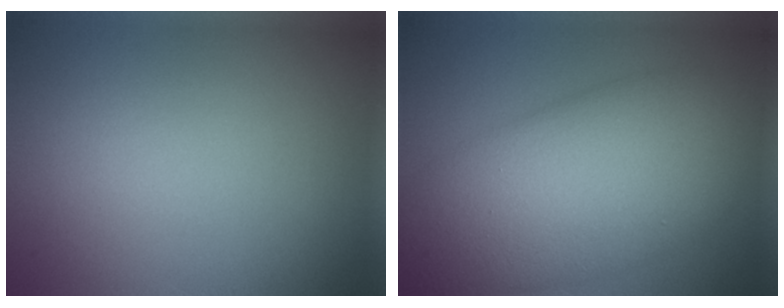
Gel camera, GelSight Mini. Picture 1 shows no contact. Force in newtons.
{"total": 11.4, "press": 11.4, "slide": 0.5}